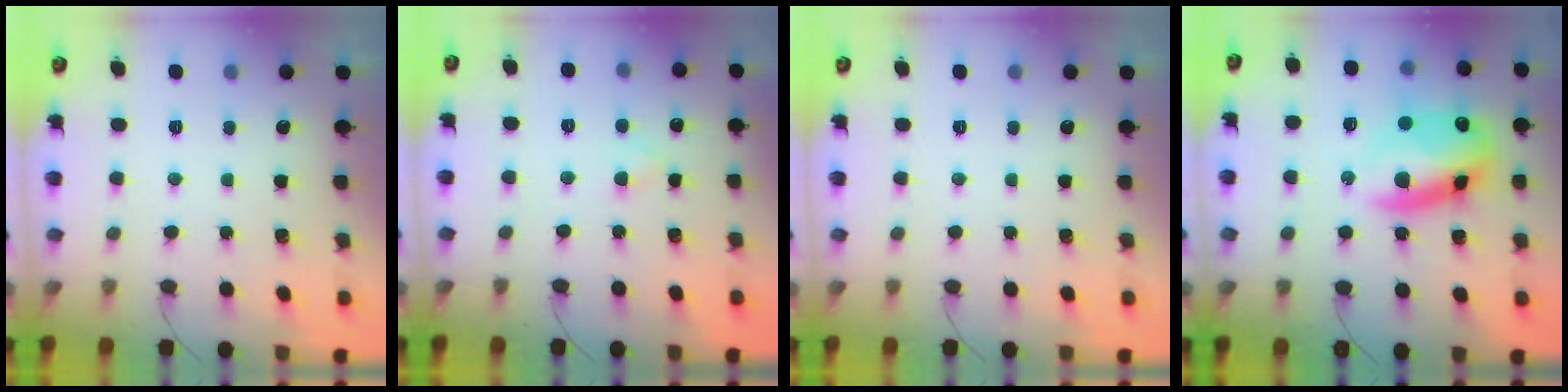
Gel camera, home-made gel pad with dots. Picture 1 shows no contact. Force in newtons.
{"total": 1.7, "press": 1.5, "slide": 0.9}
{"total": 0.0}
{"total": 12.9, "press": 12.7, "slide": 2.5}